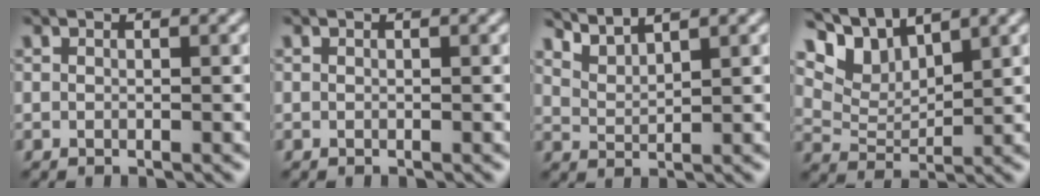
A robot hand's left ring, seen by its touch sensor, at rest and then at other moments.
{"total": 0.0}
{"total": 2.8, "force": [2.6, 0.3, 0.9], "torque": [-0.016, -0.001, 0.053]}
{"total": 5.2, "force": [4.4, 1.8, 2.1], "torque": [-0.052, 0.003, 0.079]}